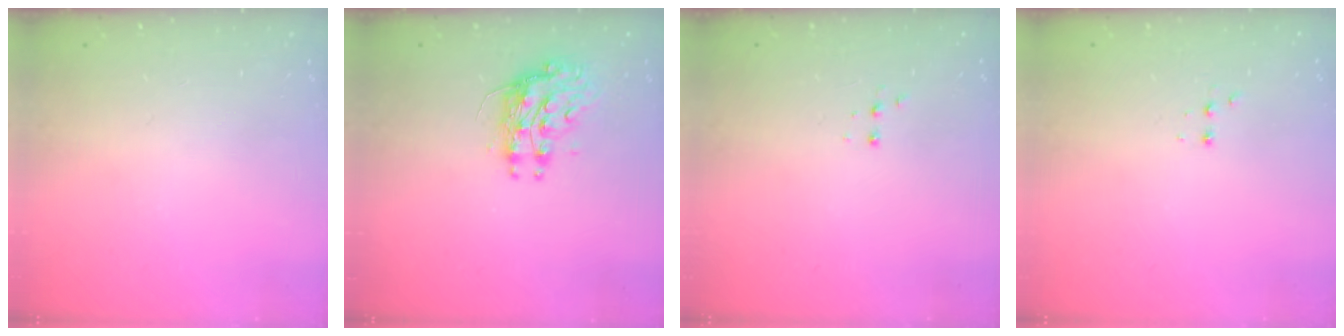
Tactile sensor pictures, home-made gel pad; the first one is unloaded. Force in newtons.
{"total": 9.2, "press": 9.2, "slide": 0.9}
{"total": 3.0, "press": 2.9, "slide": 0.7}
{"total": 2.4, "press": 2.2, "slide": 0.9}